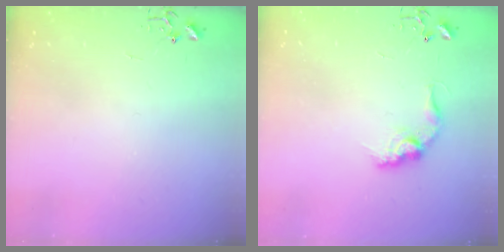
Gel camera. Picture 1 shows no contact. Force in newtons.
{"total": 11.0, "press": 11.0, "slide": 0.3}